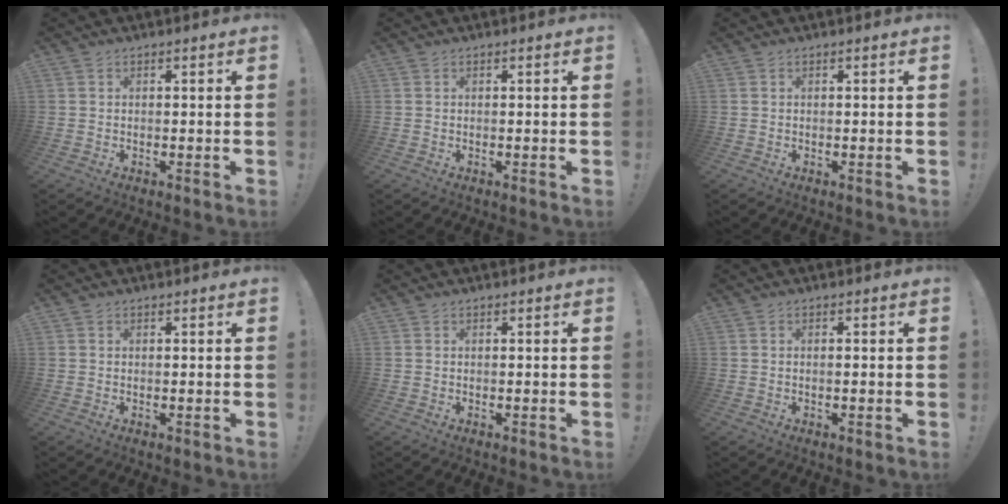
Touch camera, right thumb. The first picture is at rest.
{"total": 0.0}
{"total": 0.0}
{"total": 0.5, "force": [0.4, 0.2, -0.1], "torque": [0.004, 0.000, 0.008]}
{"total": 0.0}
{"total": 0.7, "force": [-0.3, -0.1, 0.6], "torque": [-0.010, -0.001, -0.005]}